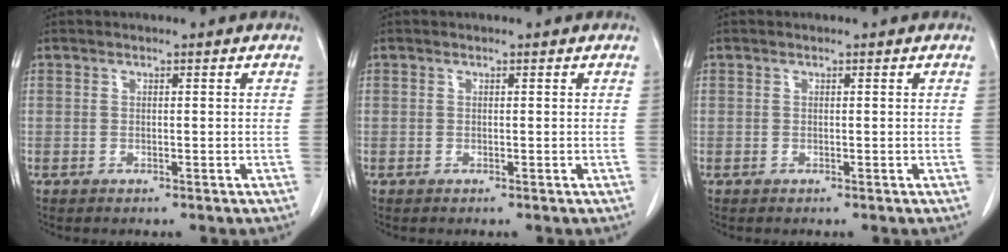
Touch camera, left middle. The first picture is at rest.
{"total": 0.0}
{"total": 0.0}